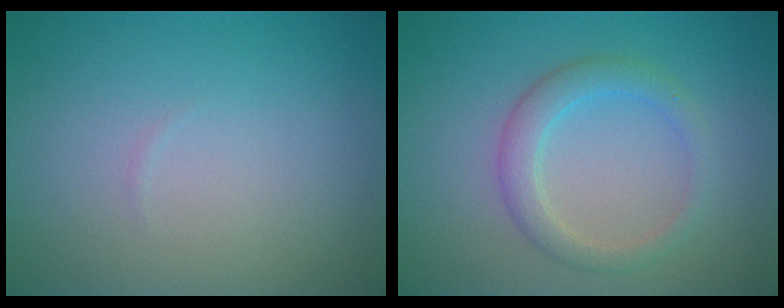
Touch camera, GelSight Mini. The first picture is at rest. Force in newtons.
{"total": 2.8, "press": 2.8, "slide": 0.1}